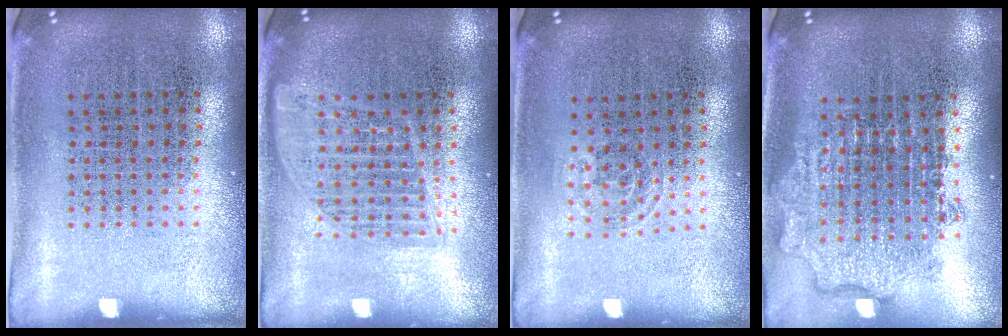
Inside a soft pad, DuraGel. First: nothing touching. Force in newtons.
{"total": 1.6, "press": 1.5, "slide": 0.7}
{"total": 0.7, "press": 0.5, "slide": 0.5}
{"total": 1.9, "press": 1.5, "slide": 1.2}